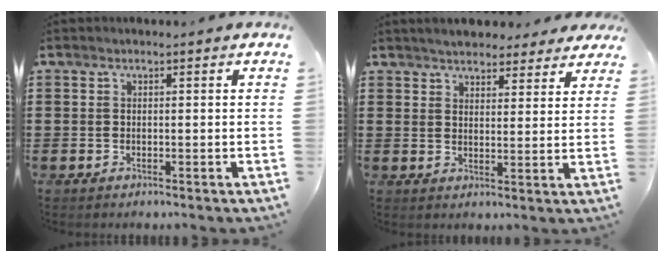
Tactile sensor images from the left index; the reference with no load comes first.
{"total": 4.2, "force": [4.1, 0.8, 0.8], "torque": [-0.030, -0.008, 0.075]}